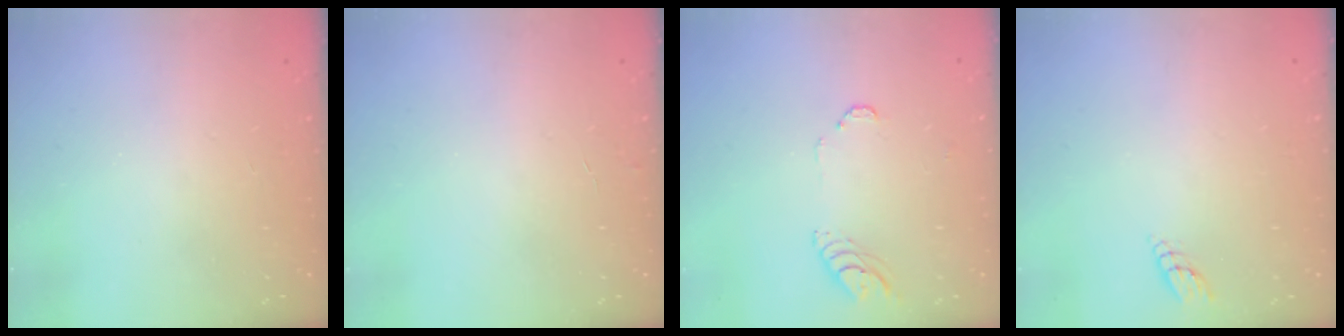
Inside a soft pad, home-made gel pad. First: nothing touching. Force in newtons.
{"total": 2.5, "press": 2.5, "slide": 0.2}
{"total": 5.0, "press": 5.0, "slide": 0.6}
{"total": 3.0, "press": 3.0, "slide": 0.3}